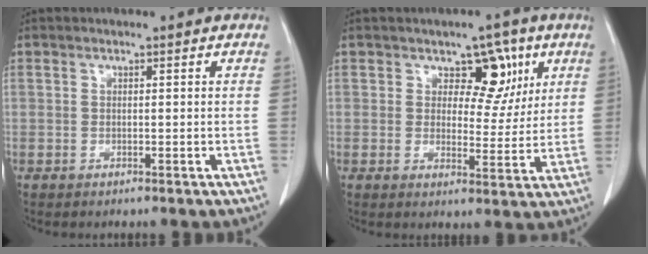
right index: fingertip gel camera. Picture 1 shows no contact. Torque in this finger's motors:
{"motor_torque": [0.11, 0.17, 0.02, 0.03]}